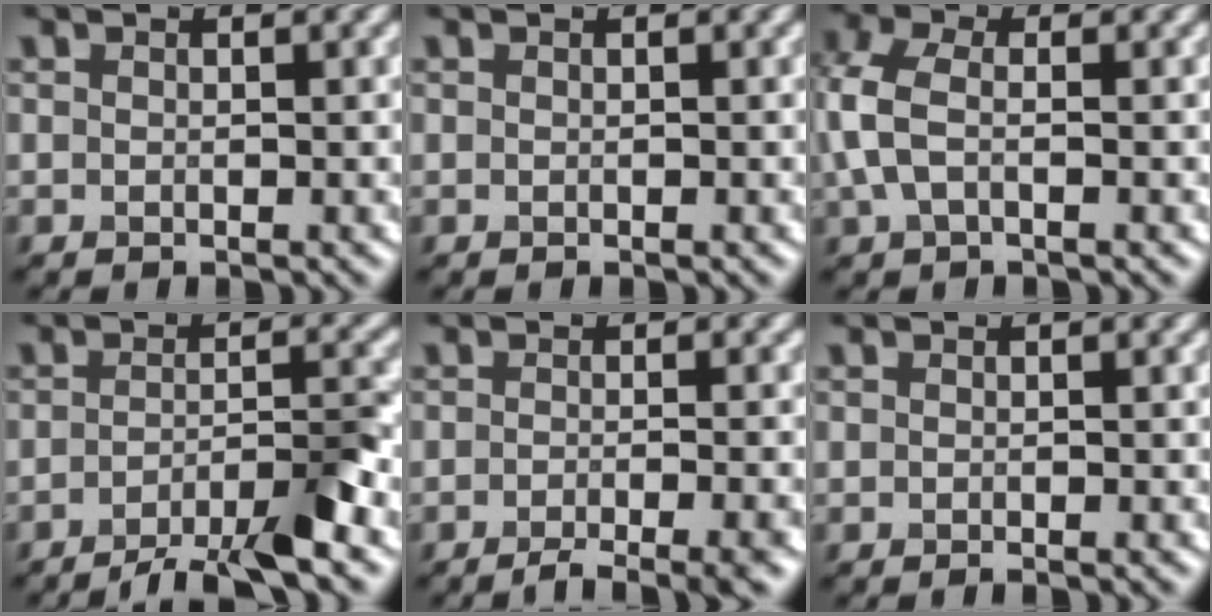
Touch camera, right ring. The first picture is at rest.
{"total": 0.0}
{"total": 4.3, "force": [0.1, 2.5, 3.5], "torque": [-0.092, 0.011, -0.008]}
{"total": 5.7, "force": [-3.8, 1.1, 4.2], "torque": [-0.054, 0.006, -0.067]}
{"total": 5.9, "force": [-3.8, 1.4, 4.3], "torque": [-0.046, 0.000, -0.055]}
{"total": 1.0, "force": [-0.5, 0.2, 0.8], "torque": [-0.007, -0.004, -0.009]}